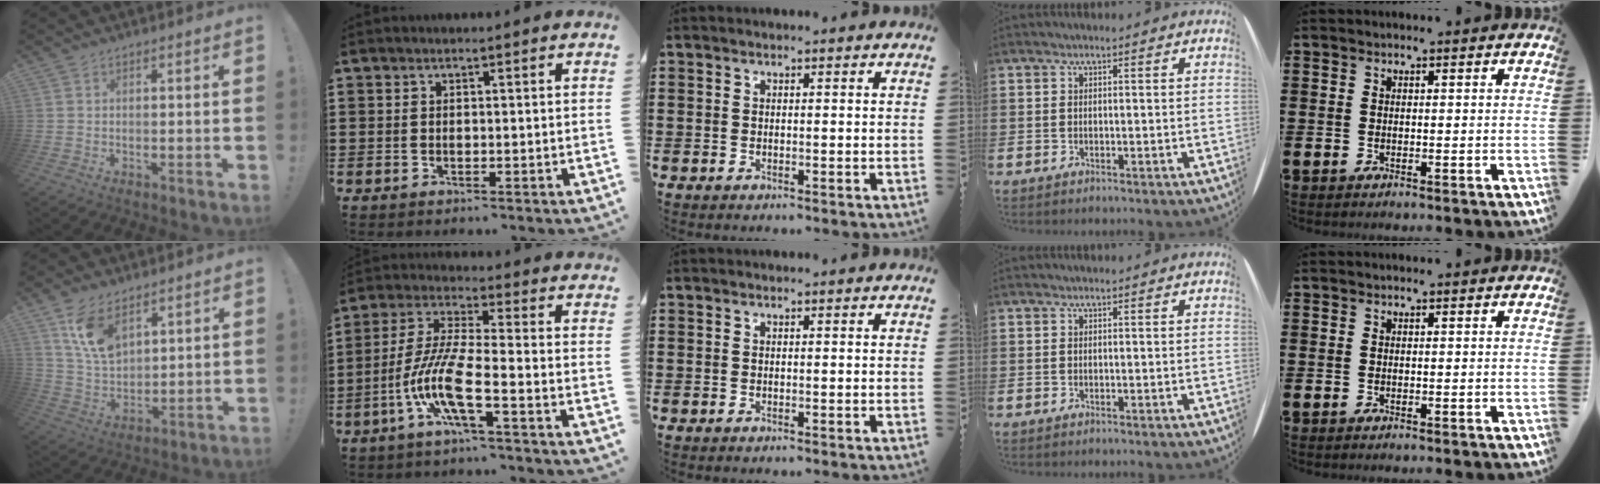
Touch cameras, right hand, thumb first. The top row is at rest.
{"thumb": {"total": 11.8, "force": [7.0, 6.8, 6.8], "torque": [-0.134, -0.030, 0.134]}, "index": {"total": 9.4, "force": [-4.4, 1.1, 8.2], "torque": [-0.194, -0.018, -0.091]}}